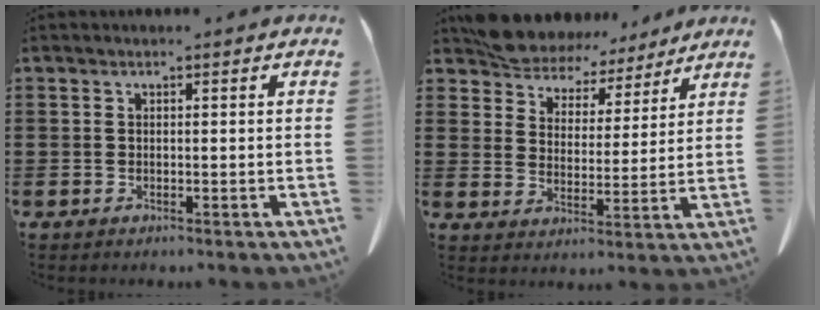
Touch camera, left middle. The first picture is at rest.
{"total": 7.3, "force": [7.0, 2.0, 0.7], "torque": [-0.053, -0.039, 0.130]}